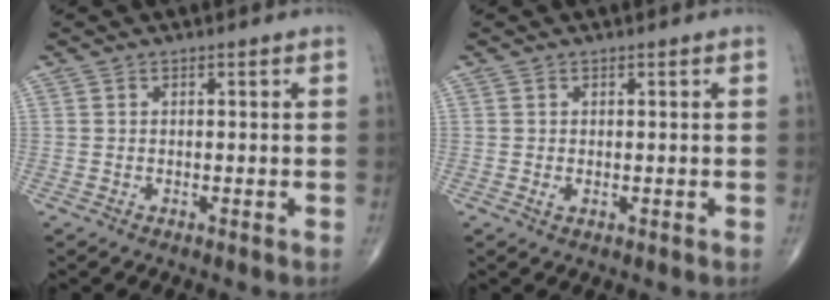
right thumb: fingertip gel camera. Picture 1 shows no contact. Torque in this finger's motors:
{"motor_torque": [-0.19, 0.01, 0.15, 0.05, 0.04]}